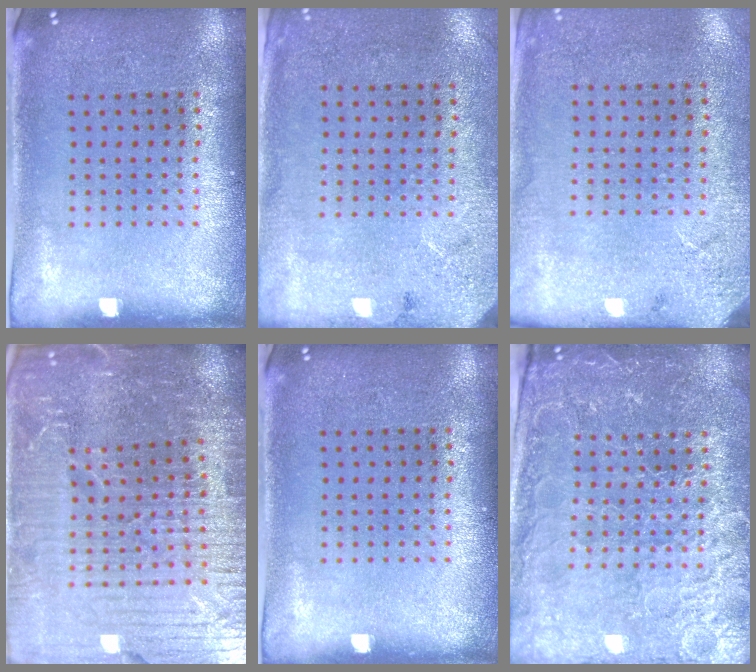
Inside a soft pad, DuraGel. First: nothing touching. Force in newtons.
{"total": 2.6, "press": 2.1, "slide": 1.6}
{"total": 2.7, "press": 2.2, "slide": 1.5}
{"total": 5.8, "press": 5.2, "slide": 2.6}
{"total": 0.0}
{"total": 4.0, "press": 3.9, "slide": 0.9}